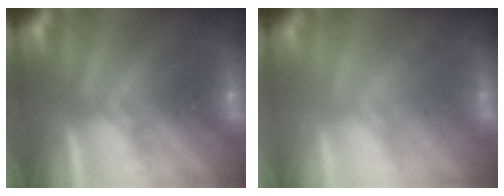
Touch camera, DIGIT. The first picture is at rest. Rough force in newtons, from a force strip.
{"total": 2.5}